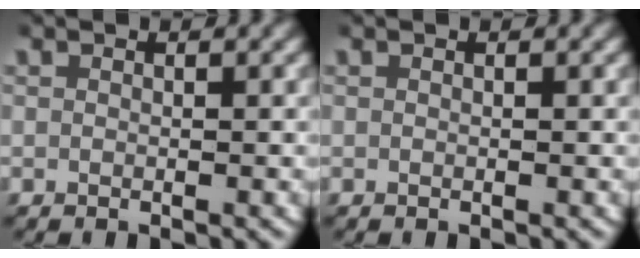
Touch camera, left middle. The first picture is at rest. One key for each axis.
{"total": 0.0}